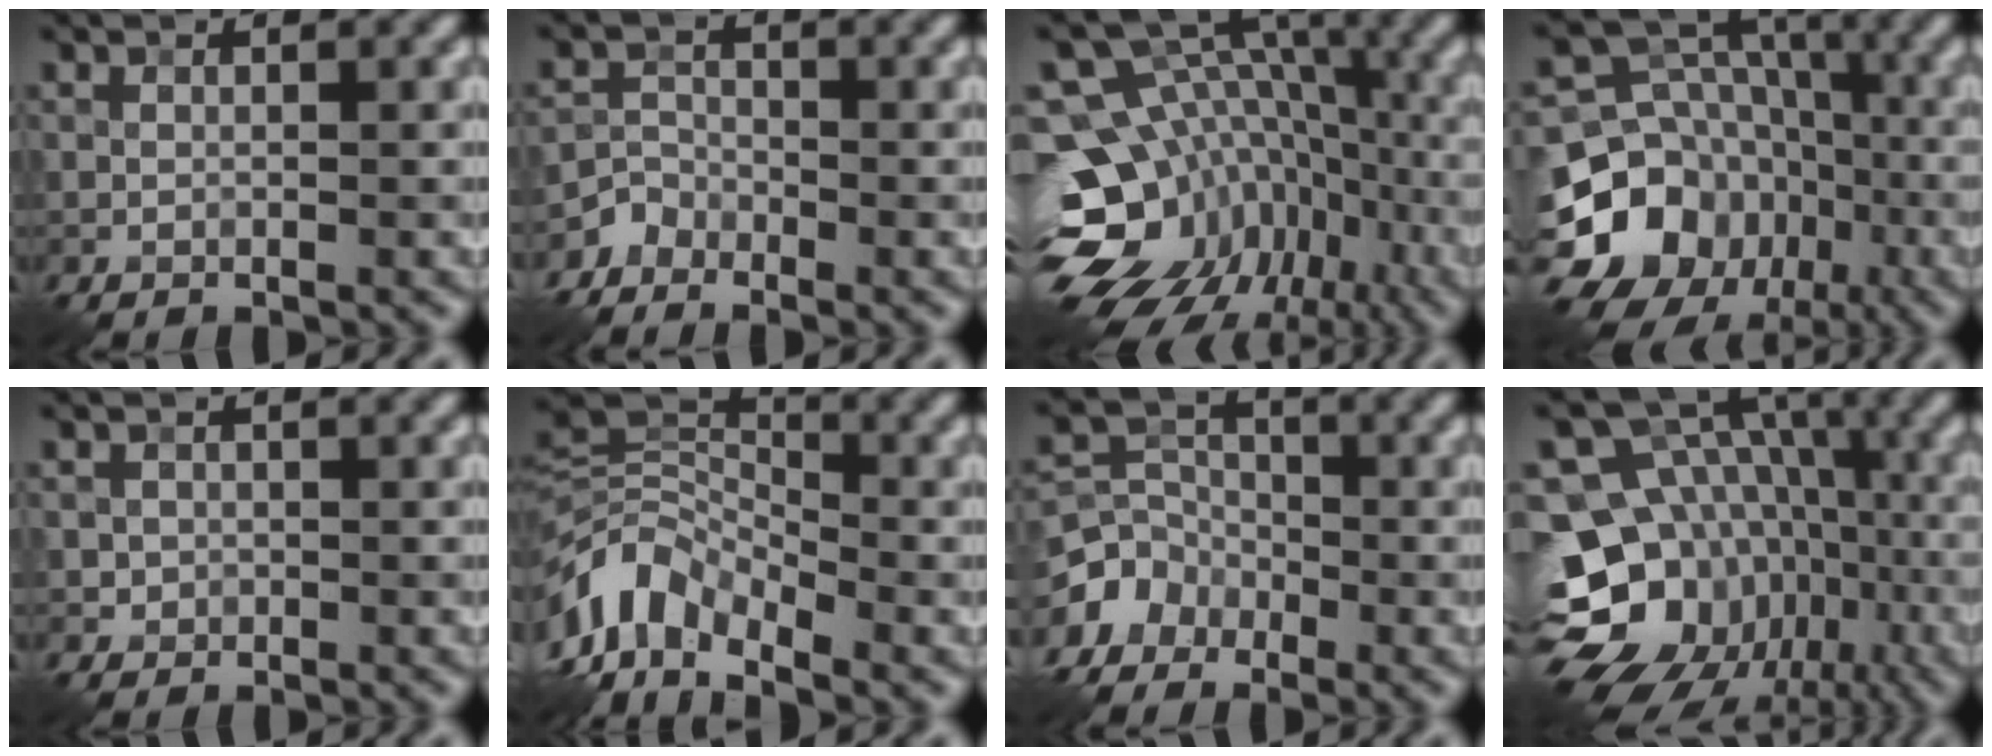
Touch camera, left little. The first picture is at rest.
{"total": 2.2, "force": [-2.1, 0.9, 0.1], "torque": [-0.001, 0.005, -0.044]}
{"total": 17.5, "force": [-6.9, 13.3, 9.0], "torque": [-0.174, 0.009, -0.088]}
{"total": 12.9, "force": [-6.0, 10.6, 4.5], "torque": [-0.098, 0.003, -0.110]}
{"total": 0.8, "force": [-0.1, 0.8, 0.0], "torque": [0.009, -0.002, -0.003]}
{"total": 7.3, "force": [-4.0, 4.4, 4.2], "torque": [-0.076, 0.005, -0.088]}
{"total": 4.7, "force": [-3.2, 3.3, 0.8], "torque": [0.011, 0.008, -0.068]}
{"total": 19.8, "force": [-8.2, 16.3, 7.7], "torque": [-0.147, -0.012, -0.129]}